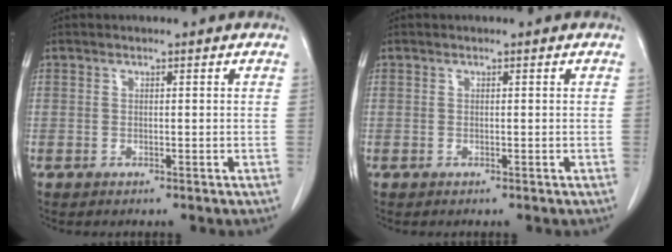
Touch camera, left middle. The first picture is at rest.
{"total": 0.0}